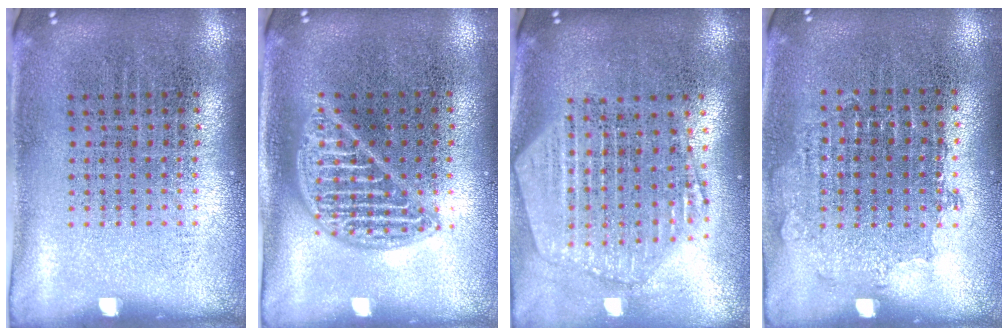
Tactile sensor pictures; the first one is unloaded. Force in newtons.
{"total": 1.9, "press": 1.9, "slide": 0.3}
{"total": 2.5, "press": 2.1, "slide": 1.3}
{"total": 0.7, "press": 0.7, "slide": 0.2}